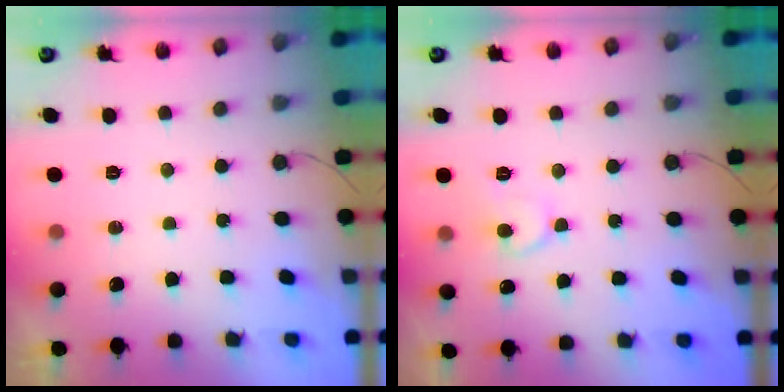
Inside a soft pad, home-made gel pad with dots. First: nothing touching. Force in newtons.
{"total": 7.2, "press": 7.1, "slide": 0.7}